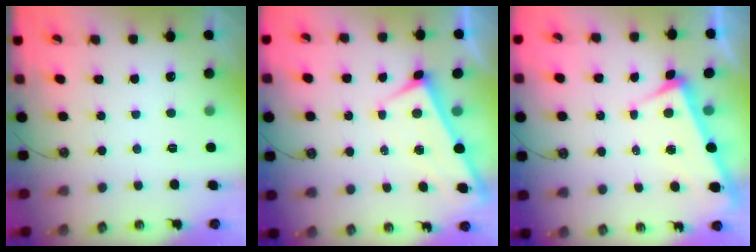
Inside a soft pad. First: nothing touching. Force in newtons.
{"total": 1.3, "press": 1.2, "slide": 0.3}
{"total": 4.2, "press": 4.2, "slide": 0.2}